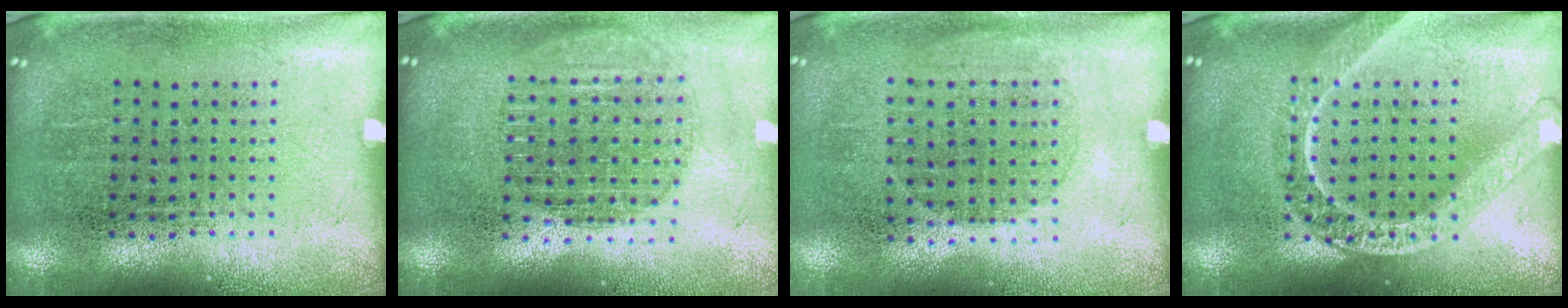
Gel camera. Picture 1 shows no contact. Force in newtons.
{"total": 1.7, "press": 1.5, "slide": 0.9}
{"total": 1.0, "press": 0.9, "slide": 0.4}
{"total": 1.8, "press": 1.8, "slide": 0.2}